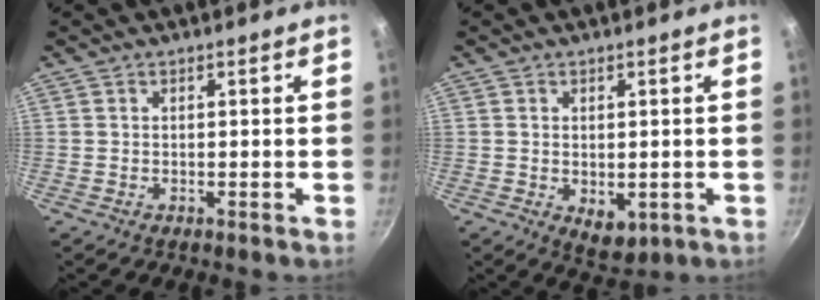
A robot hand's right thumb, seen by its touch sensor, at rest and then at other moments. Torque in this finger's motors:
{"motor_torque": [-0.21, 0.20, -0.18, 0.14, 0.10]}